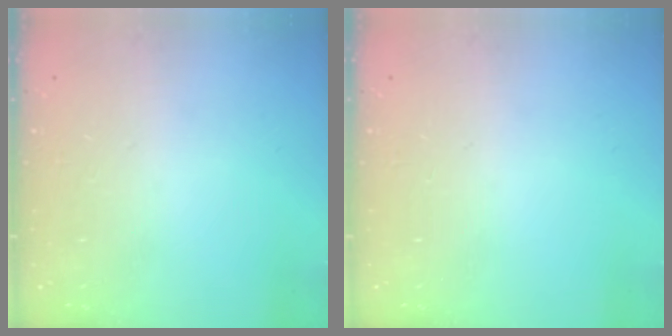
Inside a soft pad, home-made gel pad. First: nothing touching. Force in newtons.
{"total": 0.0}